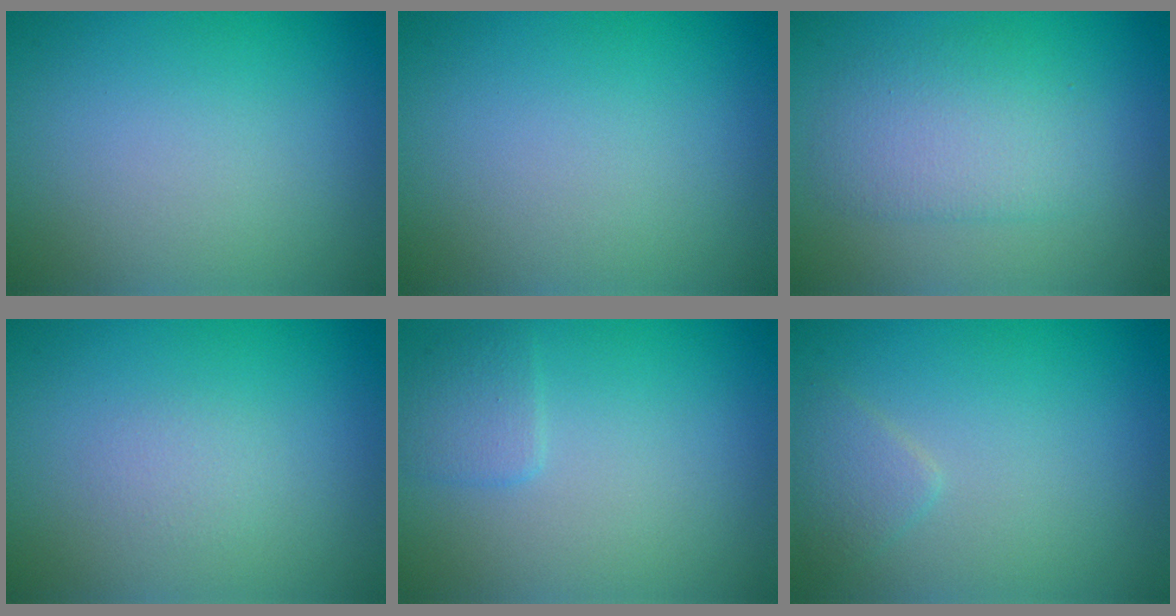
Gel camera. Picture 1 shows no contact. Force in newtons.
{"total": 0.0}
{"total": 3.5, "press": 3.5, "slide": 0.3}
{"total": 0.9, "press": 0.8, "slide": 0.1}
{"total": 1.6, "press": 1.6, "slide": 0.1}
{"total": 1.6, "press": 1.6, "slide": 0.1}